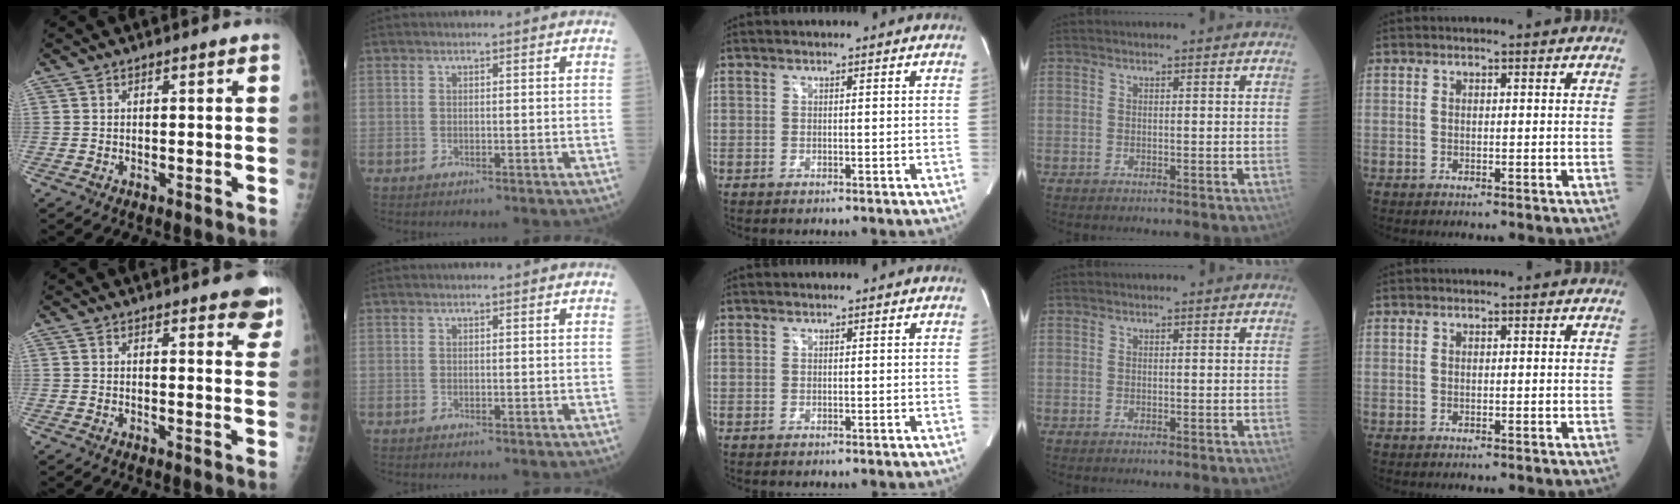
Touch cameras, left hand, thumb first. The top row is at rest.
{"thumb": {"total": 7.2, "force": [5.2, 2.3, 4.5], "torque": [-0.026, -0.021, 0.053]}}